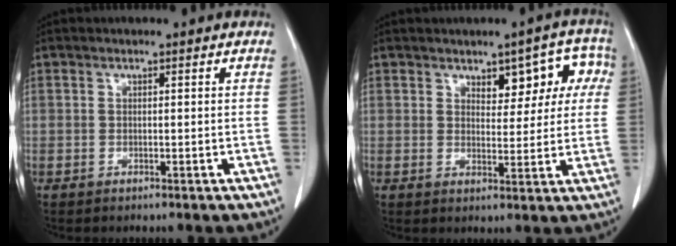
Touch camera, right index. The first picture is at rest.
{"total": 7.0, "force": [2.7, 3.7, 5.3], "torque": [-0.045, 0.024, 0.035]}